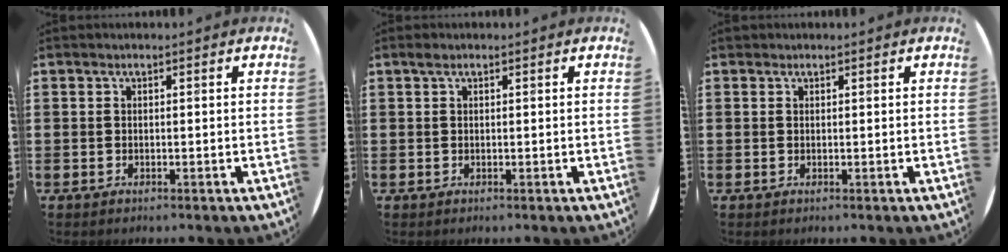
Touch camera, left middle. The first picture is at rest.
{"total": 0.5, "force": [0.4, 0.3, 0.3], "torque": [0.002, 0.000, 0.005]}
{"total": 0.0}